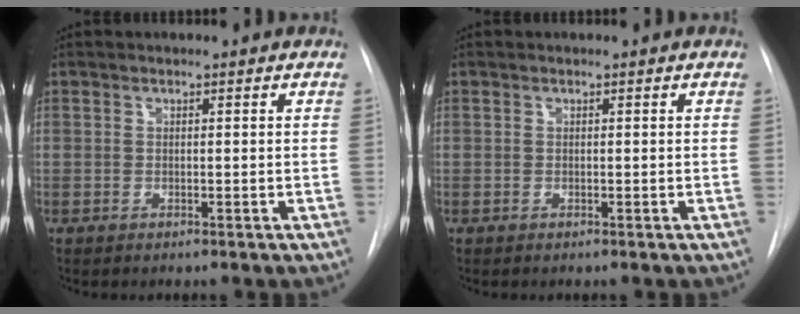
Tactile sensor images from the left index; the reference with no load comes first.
{"total": 0.0}